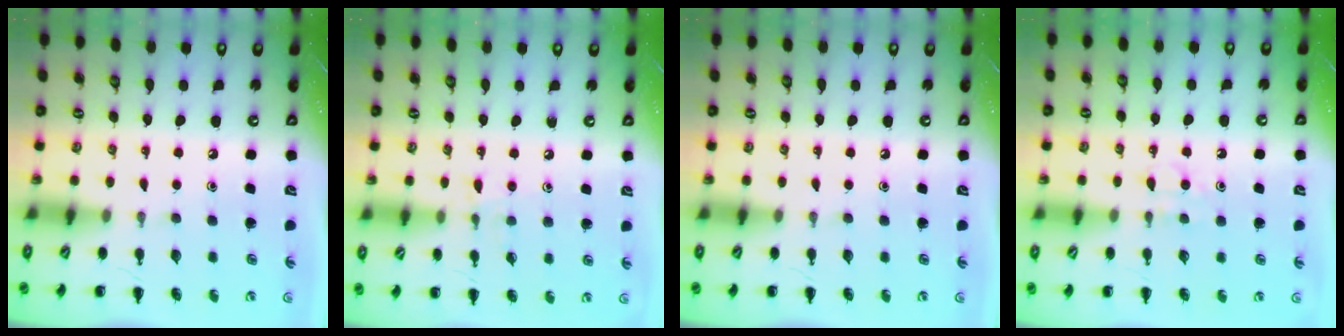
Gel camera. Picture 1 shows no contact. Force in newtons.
{"total": 6.5, "press": 6.2, "slide": 2.2}
{"total": 0.0}
{"total": 4.1, "press": 3.9, "slide": 1.3}